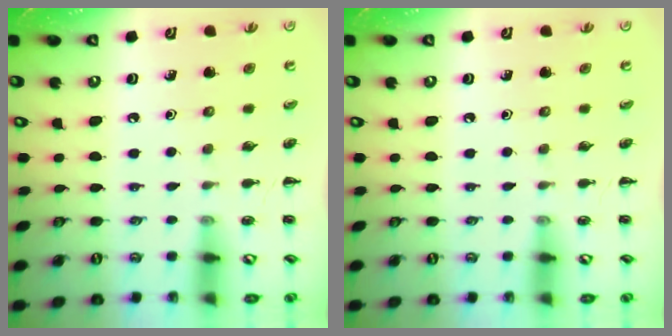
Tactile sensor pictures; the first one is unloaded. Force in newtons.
{"total": 0.0}